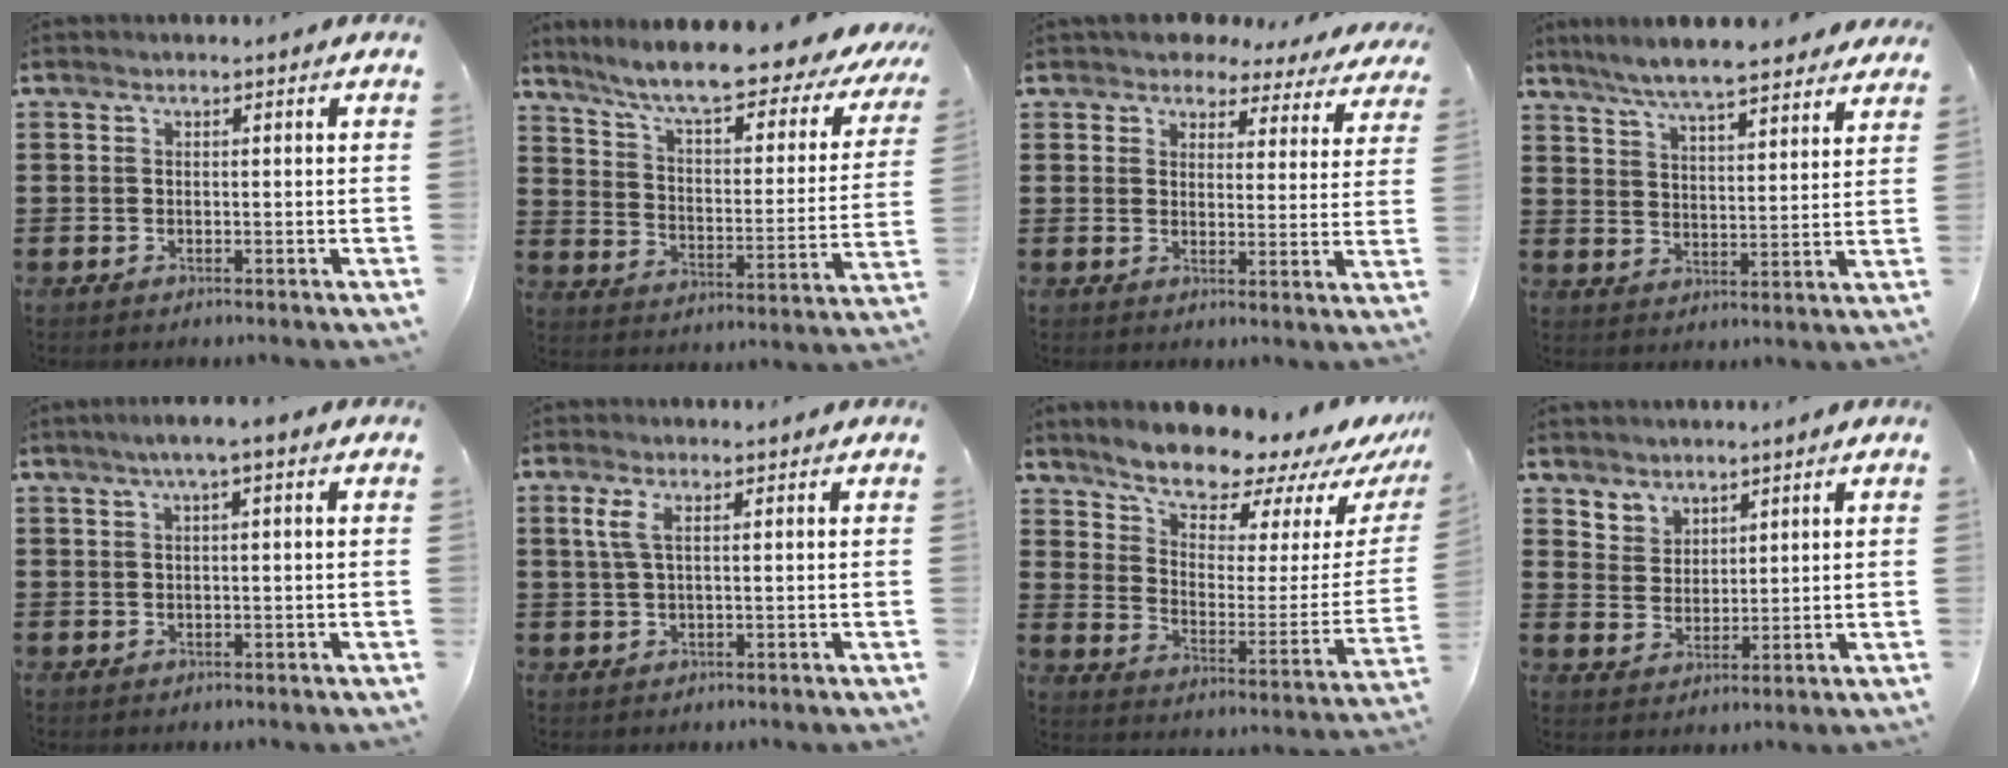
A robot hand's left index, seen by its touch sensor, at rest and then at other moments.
{"total": 9.4, "force": [7.7, 0.7, 5.3], "torque": [-0.124, -0.051, 0.125]}
{"total": 4.1, "force": [3.9, 1.2, 0.5], "torque": [-0.026, -0.020, 0.065]}
{"total": 6.6, "force": [6.1, 0.2, 2.5], "torque": [-0.071, -0.026, 0.108]}
{"total": 1.9, "force": [0.3, 0.1, 1.9], "torque": [-0.034, 0.000, 0.004]}
{"total": 2.6, "force": [0.7, 0.7, 2.4], "torque": [-0.058, 0.000, 0.009]}
{"total": 9.1, "force": [8.5, 2.1, 2.4], "torque": [-0.070, -0.072, 0.142]}
{"total": 3.7, "force": [3.1, 2.1, -0.4], "torque": [-0.007, -0.003, 0.058]}